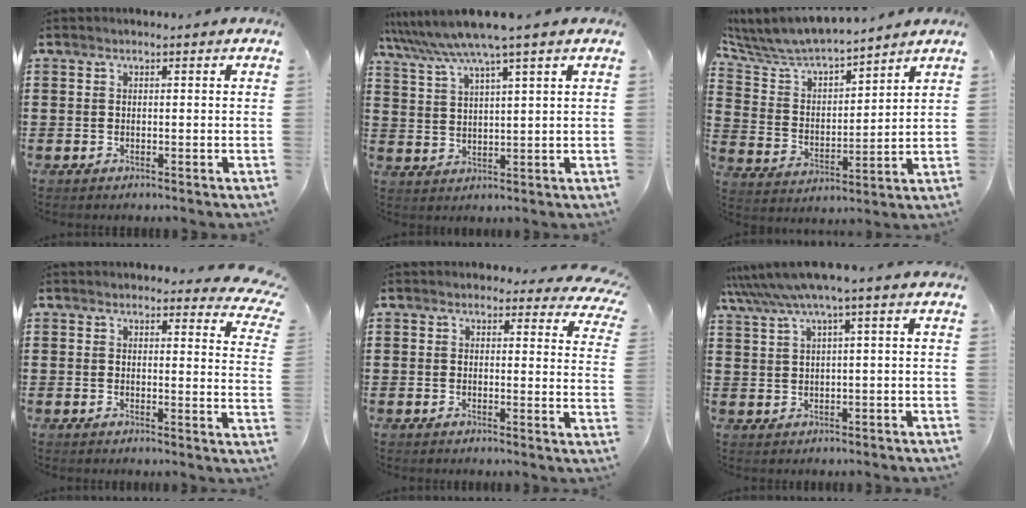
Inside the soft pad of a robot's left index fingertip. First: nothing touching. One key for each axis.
{"total": 6.4, "fx": 5.0, "fy": -0.6, "fz": 3.9, "tx": -0.091, "ty": -0.025, "tz": 0.084}
{"total": 6.6, "fx": 6.1, "fy": 1.4, "fz": 1.8, "tx": -0.069, "ty": -0.042, "tz": 0.103}
{"total": 3.4, "fx": 3.1, "fy": 0.5, "fz": 1.1, "tx": -0.018, "ty": -0.013, "tz": 0.055}
{"total": 2.7, "fx": 2.3, "fy": 0.8, "fz": 1.0, "tx": -0.012, "ty": -0.010, "tz": 0.039}
{"total": 4.4, "fx": 2.0, "fy": -0.2, "fz": 3.9, "tx": -0.086, "ty": -0.013, "tz": 0.030}